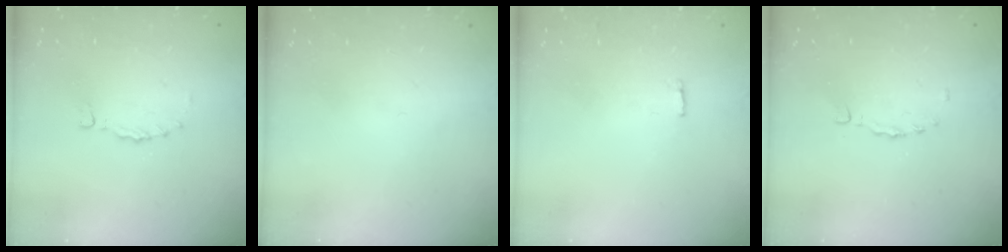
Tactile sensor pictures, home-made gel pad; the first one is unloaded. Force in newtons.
{"total": 0.0}
{"total": 2.2, "press": 2.1, "slide": 0.5}
{"total": 0.6, "press": 0.5, "slide": 0.3}